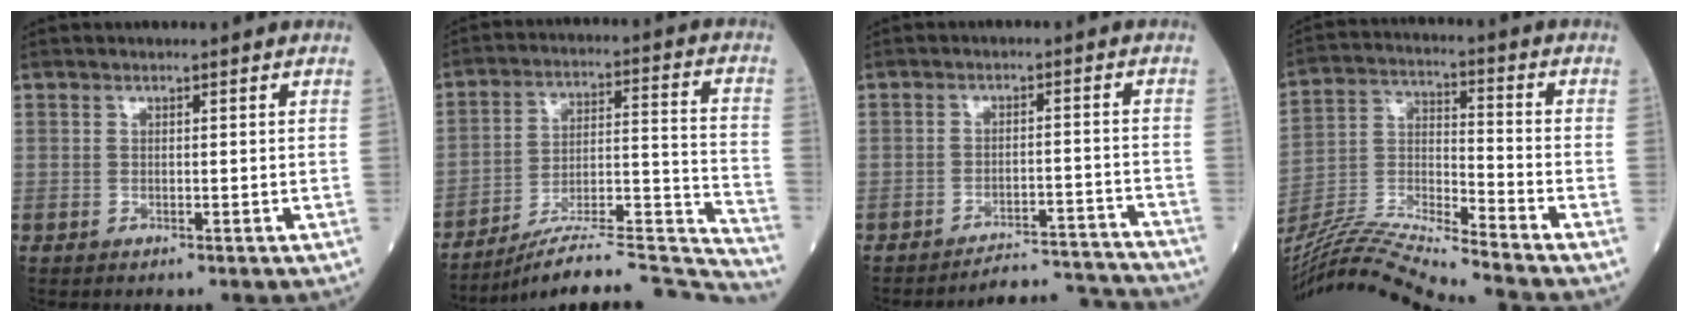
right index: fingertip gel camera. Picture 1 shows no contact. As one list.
[{"total": 22.4, "force": [-21.7, -0.5, 5.5], "torque": [-0.050, 0.026, -0.317]}, {"total": 10.1, "force": [-10.0, -1.1, -0.8], "torque": [0.019, 0.017, -0.137]}, {"total": 16.1, "force": [-15.0, -2.2, 5.5], "torque": [-0.102, 0.005, -0.277]}]